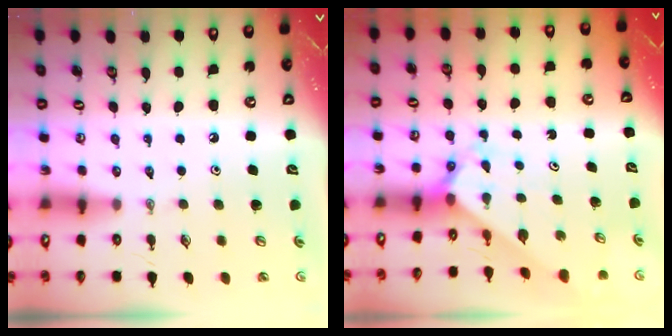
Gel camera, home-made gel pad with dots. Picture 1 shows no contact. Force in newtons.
{"total": 2.3, "press": 2.3, "slide": 0.2}